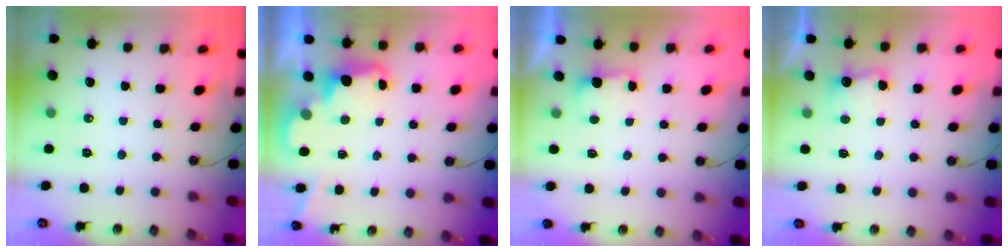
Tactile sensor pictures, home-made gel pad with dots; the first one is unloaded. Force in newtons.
{"total": 2.5, "press": 2.4, "slide": 0.5}
{"total": 2.3, "press": 2.1, "slide": 1.0}
{"total": 4.4, "press": 4.3, "slide": 1.1}